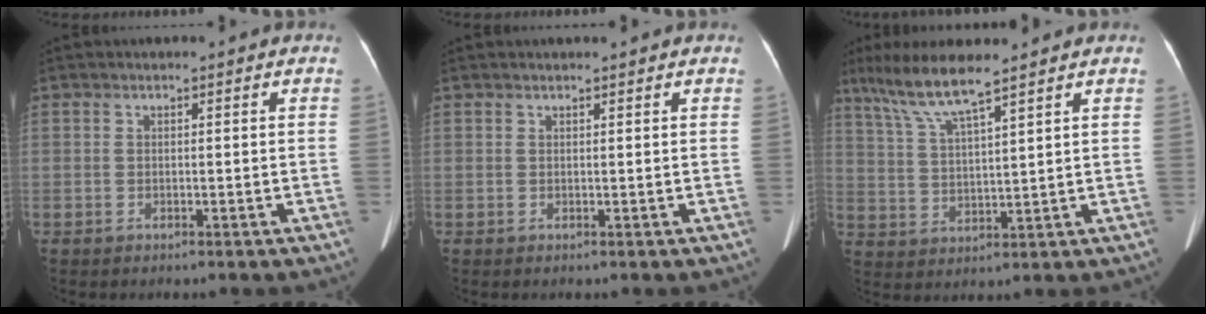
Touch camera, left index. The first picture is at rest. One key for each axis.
{"total": 0.8, "fx": 0.8, "fy": 0.0, "fz": 0.3, "tx": -0.006, "ty": 0.007, "tz": 0.014}
{"total": 8.2, "fx": 6.3, "fy": -0.4, "fz": 5.2, "tx": -0.106, "ty": 0.003, "tz": 0.125}